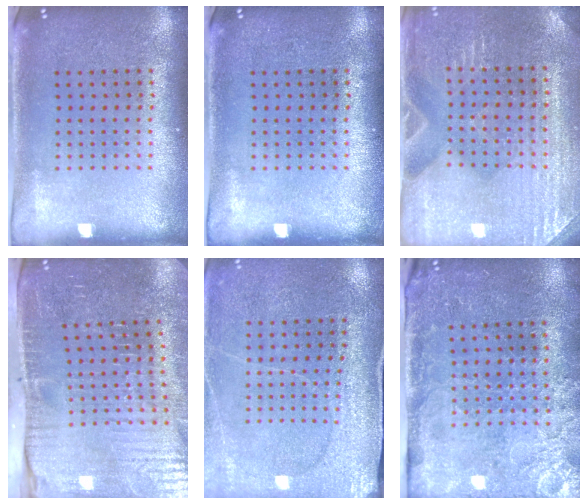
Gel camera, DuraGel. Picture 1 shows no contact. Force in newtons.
{"total": 0.0}
{"total": 3.1, "press": 3.1, "slide": 0.3}
{"total": 4.7, "press": 4.5, "slide": 1.5}
{"total": 3.0, "press": 3.0, "slide": 0.1}
{"total": 3.4, "press": 3.4, "slide": 0.6}